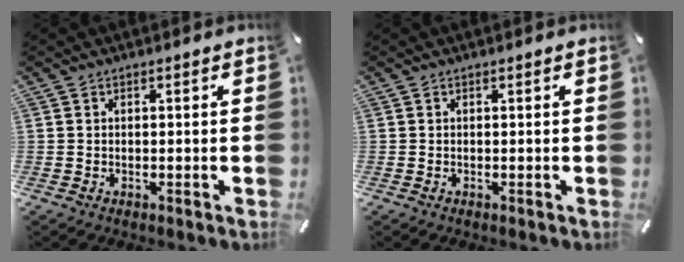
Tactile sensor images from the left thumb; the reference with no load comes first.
{"total": 0.0}